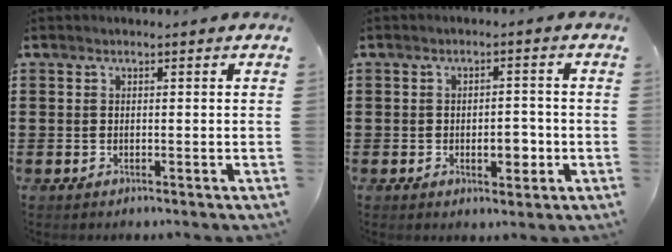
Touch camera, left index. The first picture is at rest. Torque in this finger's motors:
{"motor_torque": [0.16, 0.04, 0.31, 0.06]}